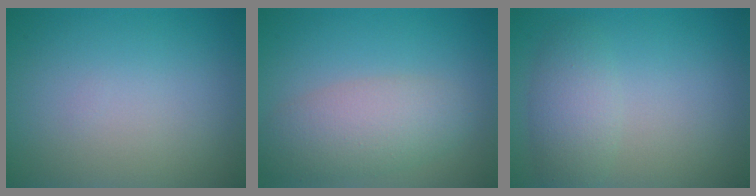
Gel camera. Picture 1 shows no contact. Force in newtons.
{"total": 4.6, "press": 4.6, "slide": 0.2}
{"total": 2.9, "press": 2.9, "slide": 0.1}